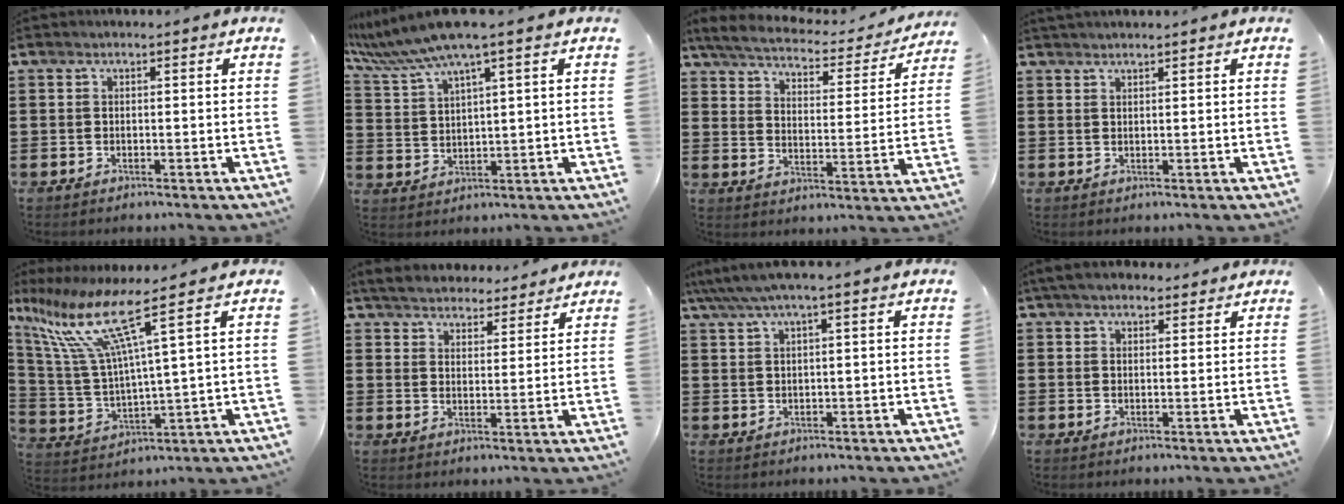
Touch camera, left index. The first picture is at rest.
{"total": 7.5, "force": [5.4, -0.1, 5.3], "torque": [-0.124, -0.024, 0.093]}
{"total": 4.7, "force": [4.4, 0.6, 1.6], "torque": [-0.056, -0.029, 0.070]}
{"total": 1.1, "force": [1.1, 0.0, 0.3], "torque": [-0.007, 0.001, 0.022]}
{"total": 12.7, "force": [7.2, 1.6, 10.4], "torque": [-0.249, -0.040, 0.110]}
{"total": 4.6, "force": [4.4, 1.0, 0.6], "torque": [-0.031, -0.018, 0.079]}
{"total": 2.6, "force": [1.3, -0.1, 2.3], "torque": [-0.046, 0.000, 0.023]}
{"total": 3.8, "force": [3.3, 1.2, 1.4], "torque": [-0.036, 0.000, 0.062]}